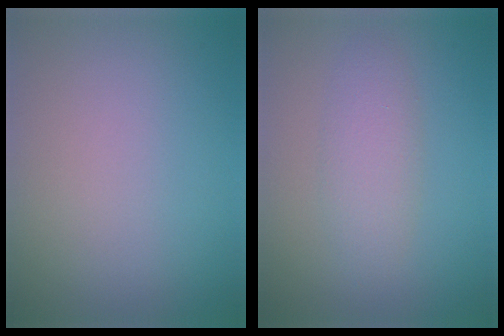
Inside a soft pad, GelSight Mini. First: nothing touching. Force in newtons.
{"total": 2.7, "press": 2.7, "slide": 0.1}